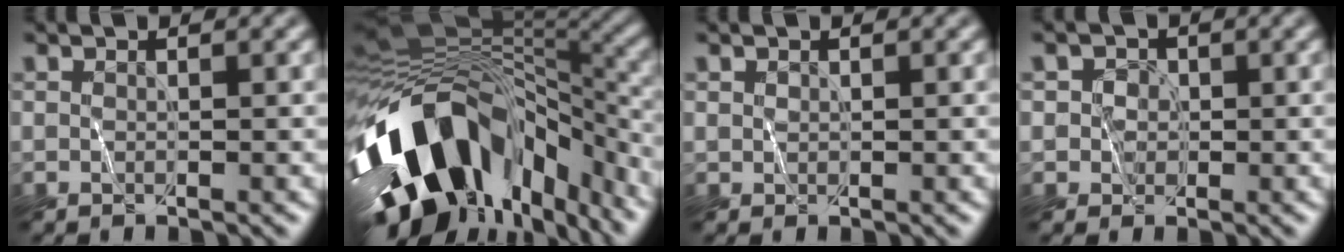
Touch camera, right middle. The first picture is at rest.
{"total": 15.7, "force": [-7.0, 9.6, 10.3], "torque": [-0.190, 0.000, -0.108]}
{"total": 0.6, "force": [0.5, 0.3, -0.2], "torque": [0.008, 0.001, 0.006]}
{"total": 2.2, "force": [0.6, 2.1, 0.3], "torque": [0.020, 0.013, 0.001]}